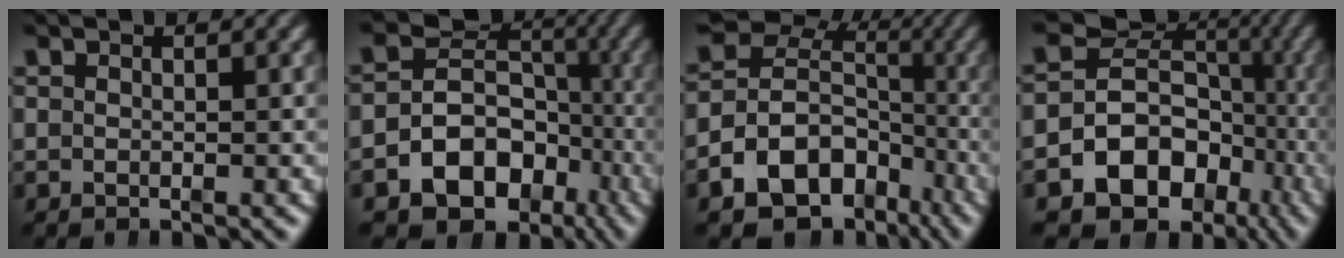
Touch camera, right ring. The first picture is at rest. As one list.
[{"total": 16.6, "force": [-6.3, 13.5, 7.2], "torque": [-0.139, -0.064, -0.093]}, {"total": 16.3, "force": [-5.5, 13.3, 7.7], "torque": [-0.141, -0.061, -0.077]}, {"total": 20.4, "force": [-6.8, 16.7, 9.5], "torque": [-0.201, -0.072, -0.103]}]